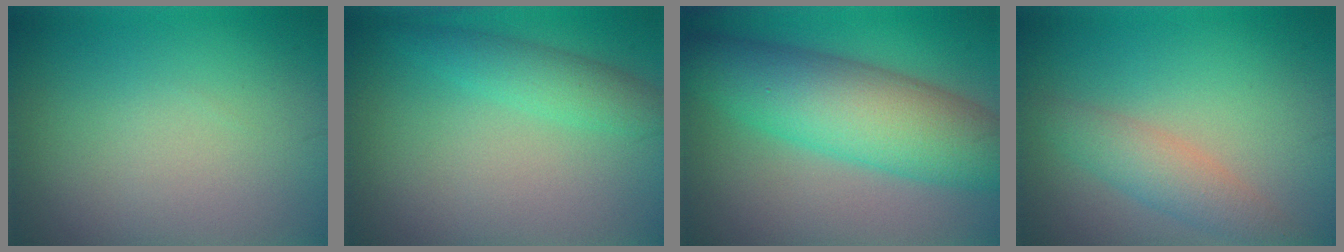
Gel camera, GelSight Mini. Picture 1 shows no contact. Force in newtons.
{"total": 2.7, "press": 2.7, "slide": 0.1}
{"total": 9.2, "press": 9.2, "slide": 0.1}
{"total": 2.9, "press": 2.9, "slide": 0.1}